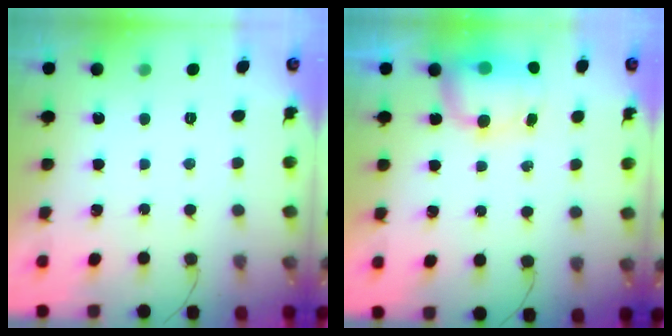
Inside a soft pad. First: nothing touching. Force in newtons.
{"total": 11.3, "press": 8.7, "slide": 7.1}